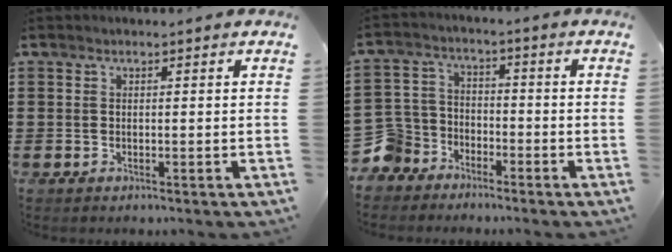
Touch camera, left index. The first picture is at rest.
{"total": 7.7, "force": [-5.8, 4.9, 1.2], "torque": [-0.061, 0.017, -0.120]}